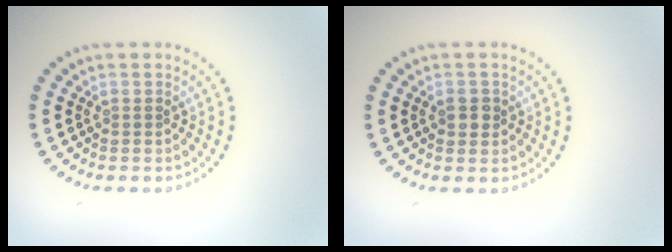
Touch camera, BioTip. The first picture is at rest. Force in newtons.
{"total": 1.5, "press": 1.5, "slide": 0.3}